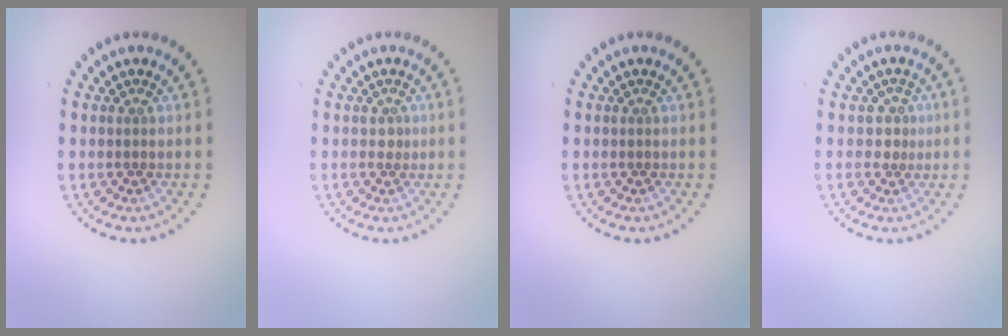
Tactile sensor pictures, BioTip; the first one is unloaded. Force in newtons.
{"total": 0.9, "press": 0.6, "slide": 0.7}
{"total": 0.0}
{"total": 1.7, "press": 1.2, "slide": 1.2}